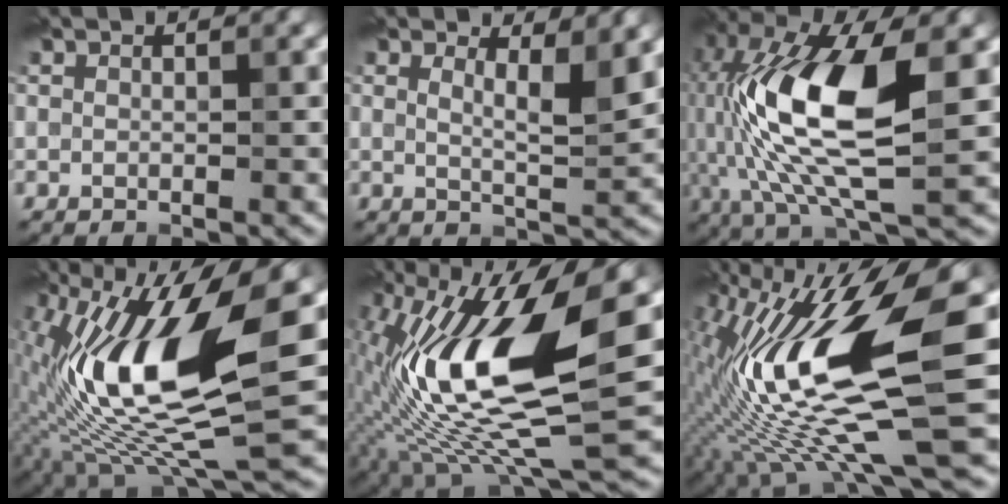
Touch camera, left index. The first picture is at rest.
{"total": 3.4, "force": [1.5, 0.8, 2.9], "torque": [-0.041, -0.009, 0.024]}
{"total": 13.7, "force": [0.9, 5.6, 12.5], "torque": [-0.252, 0.005, 0.007]}
{"total": 14.8, "force": [0.0, 5.7, 13.6], "torque": [-0.254, 0.002, -0.014]}
{"total": 15.5, "force": [-0.2, 6.0, 14.3], "torque": [-0.271, 0.007, -0.019]}
{"total": 14.9, "force": [-1.8, 4.3, 14.1], "torque": [-0.281, 0.014, -0.032]}